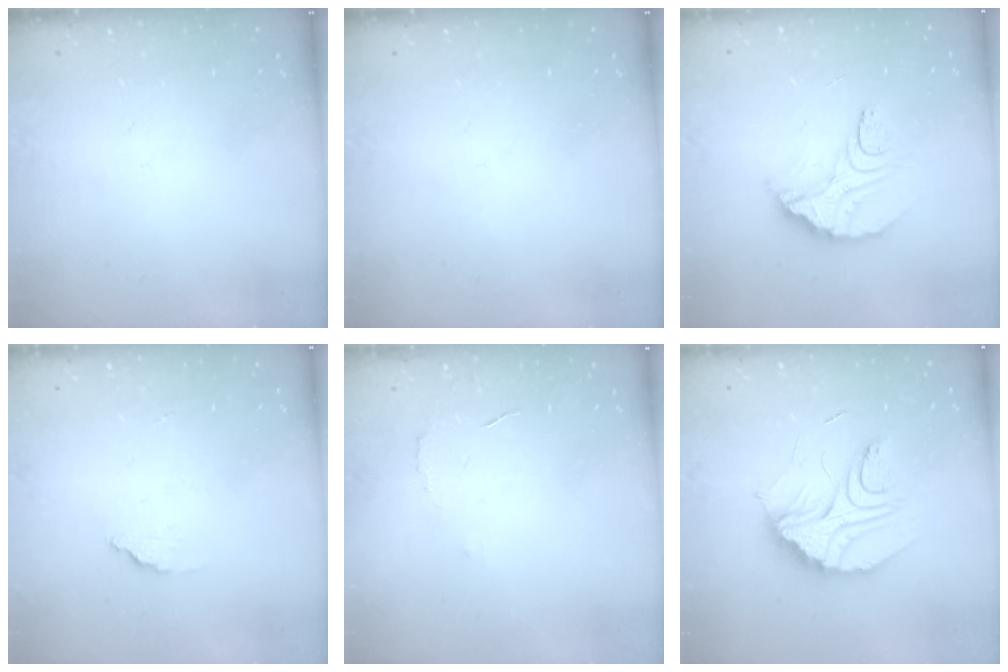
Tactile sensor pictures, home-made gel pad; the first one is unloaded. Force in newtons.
{"total": 0.0}
{"total": 10.7, "press": 10.7, "slide": 0.8}
{"total": 2.2, "press": 2.2, "slide": 0.2}
{"total": 3.0, "press": 3.0, "slide": 0.2}
{"total": 12.8, "press": 12.8, "slide": 0.8}